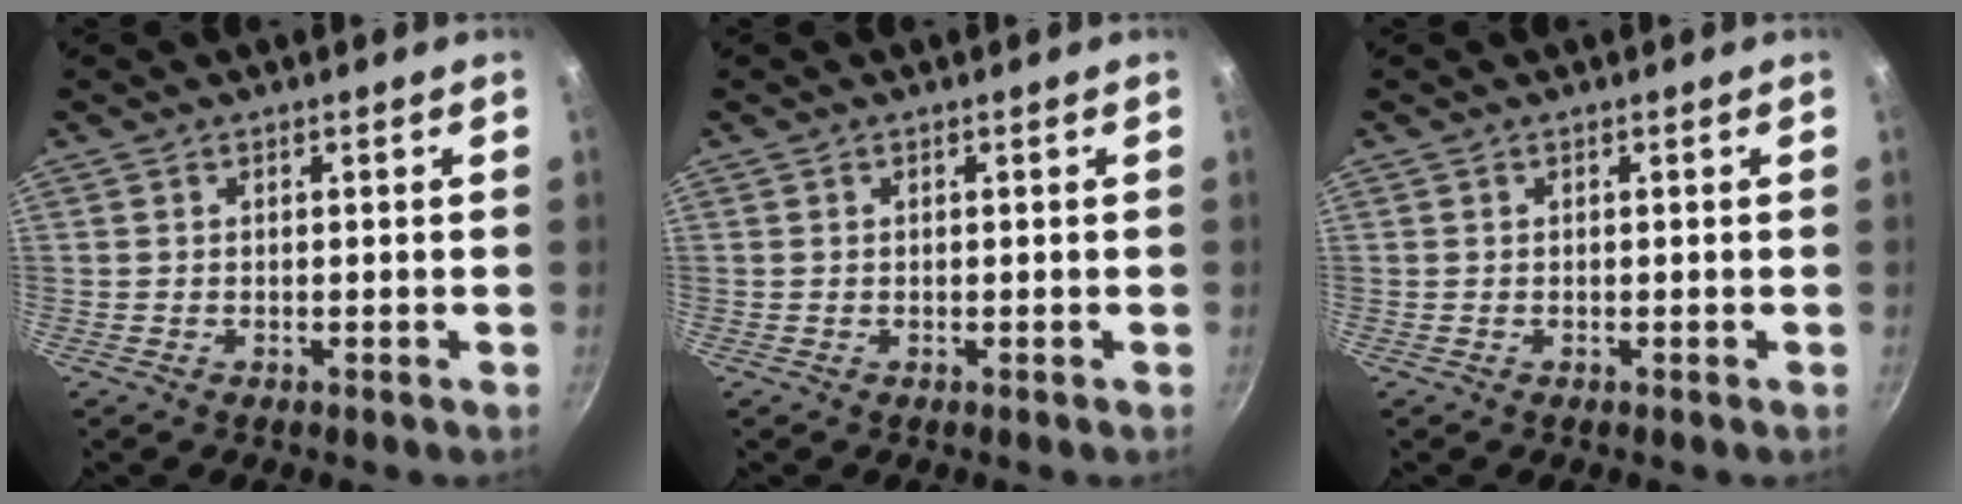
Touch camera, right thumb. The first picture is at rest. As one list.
[{"total": 0.0}, {"total": 0.0}]